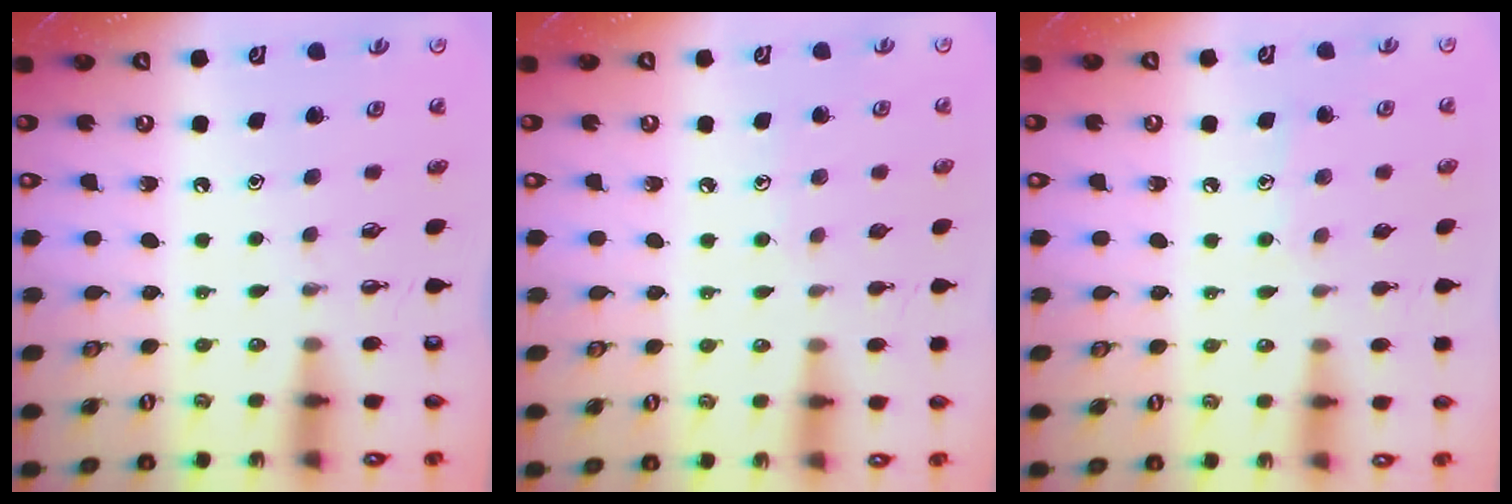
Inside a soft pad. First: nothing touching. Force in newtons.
{"total": 3.9, "press": 3.8, "slide": 0.4}
{"total": 5.6, "press": 5.6, "slide": 0.0}